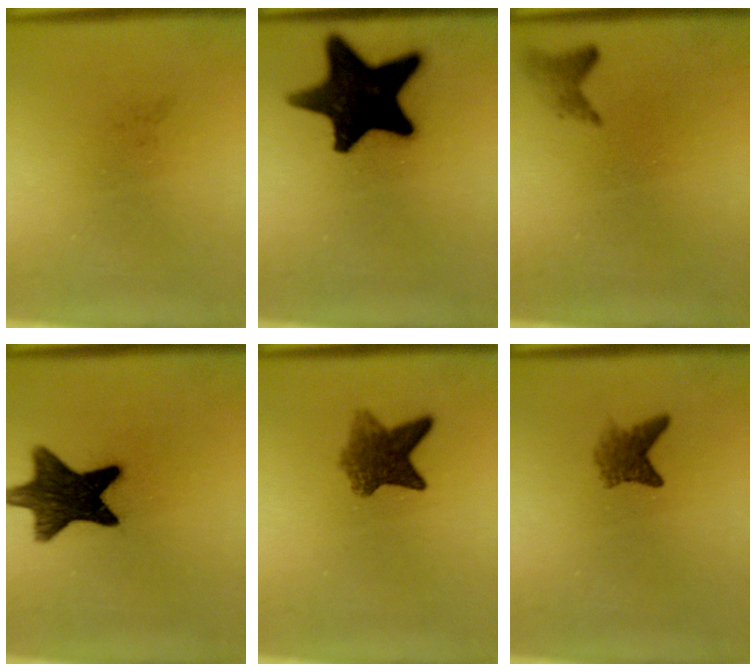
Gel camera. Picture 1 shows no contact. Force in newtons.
{"total": 17.9}
{"total": 1.4}
{"total": 12.5}
{"total": 5.7}
{"total": 2.7}